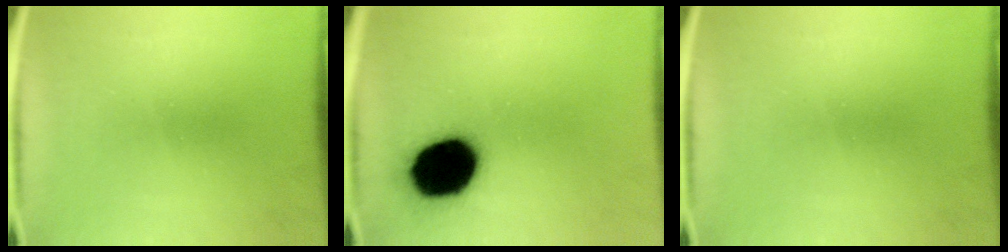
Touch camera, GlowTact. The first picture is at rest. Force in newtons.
{"total": 18.9}
{"total": 0.0}